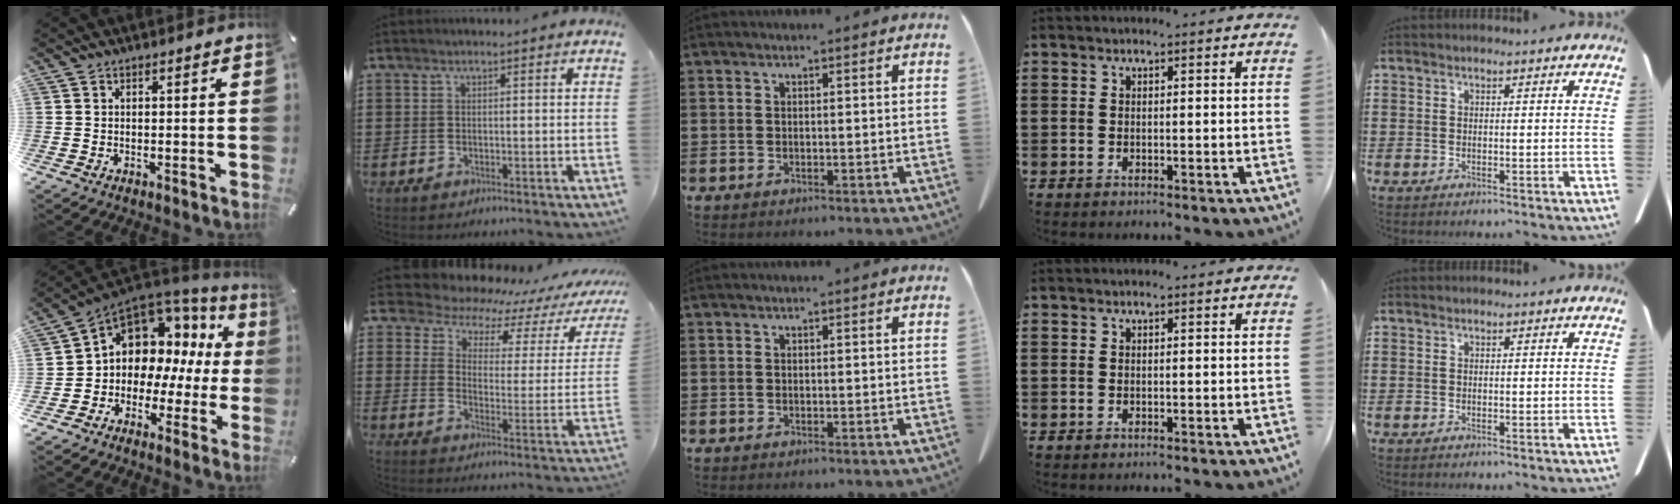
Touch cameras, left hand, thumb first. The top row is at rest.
{"thumb": {"total": 8.8, "force": [3.3, 7.6, 3.0], "torque": [-0.061, -0.038, 0.062]}, "index": {"total": 5.4, "force": [5.1, 1.6, 0.7], "torque": [-0.040, -0.045, 0.083]}}